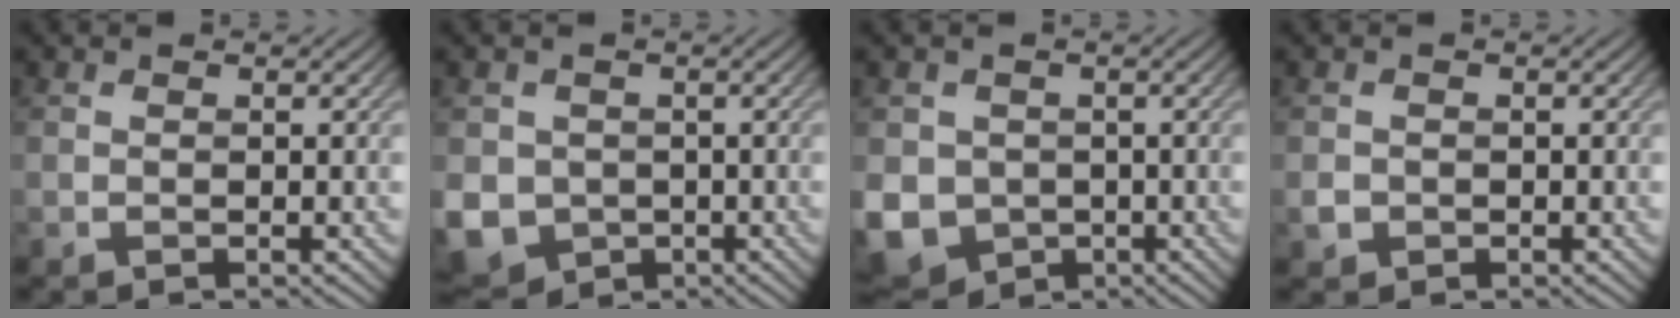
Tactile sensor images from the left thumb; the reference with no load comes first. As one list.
[{"total": 7.3, "force": [-1.5, 6.4, 3.1], "torque": [-0.093, -0.030, -0.030]}, {"total": 8.2, "force": [-1.6, 7.1, 3.8], "torque": [-0.110, -0.032, -0.033]}, {"total": 1.3, "force": [-0.4, 1.2, 0.4], "torque": [-0.006, -0.004, -0.012]}]